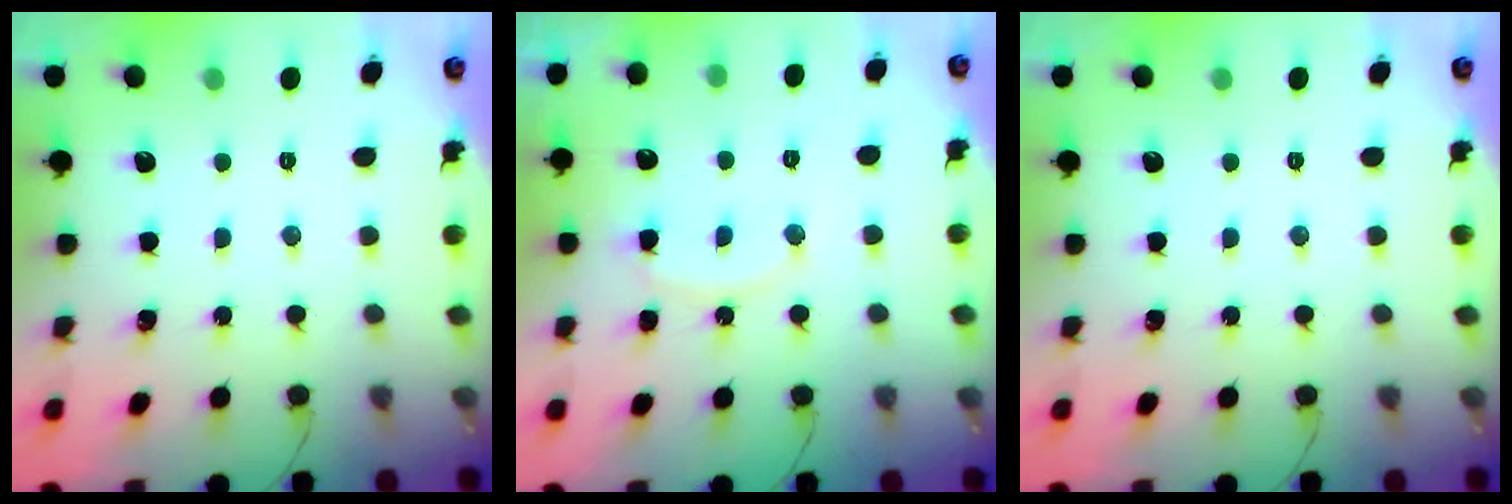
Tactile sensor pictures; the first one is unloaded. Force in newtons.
{"total": 10.0, "press": 10.0, "slide": 0.8}
{"total": 0.0}